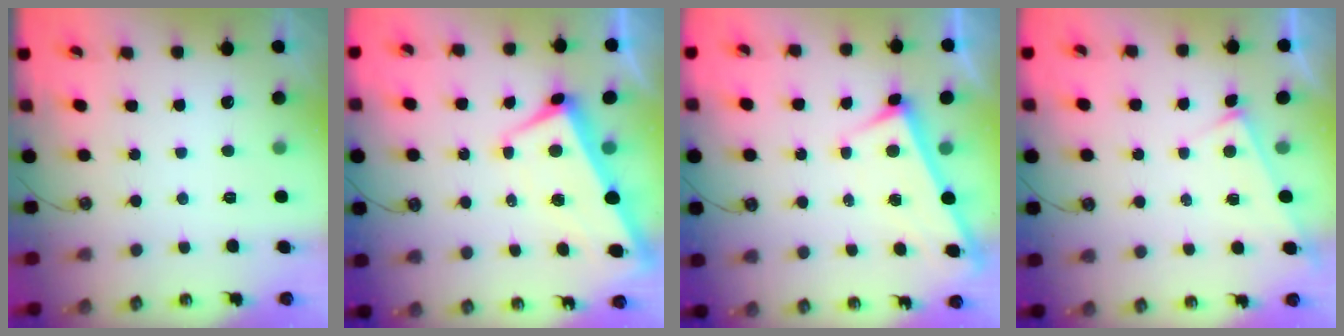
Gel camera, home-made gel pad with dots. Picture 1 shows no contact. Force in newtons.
{"total": 1.2, "press": 0.3, "slide": 1.1}
{"total": 3.0, "press": 3.0, "slide": 0.1}
{"total": 3.7, "press": 3.7, "slide": 0.1}